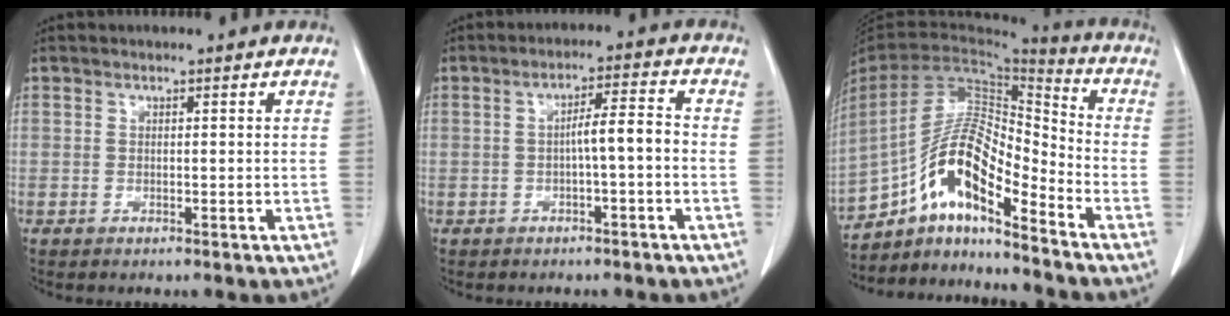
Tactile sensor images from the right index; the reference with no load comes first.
{"total": 4.4, "force": [-0.9, 0.4, 4.3], "torque": [-0.069, 0.015, -0.013]}
{"total": 14.8, "force": [-9.6, 3.4, 10.7], "torque": [-0.204, 0.026, -0.171]}